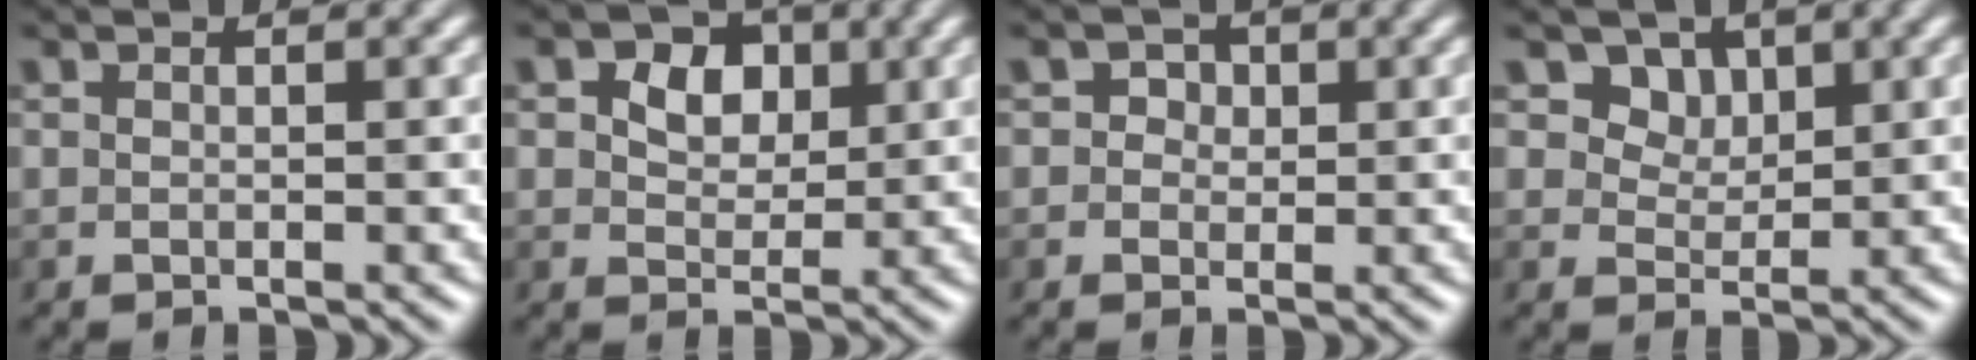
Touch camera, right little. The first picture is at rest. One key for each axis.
{"total": 4.3, "fx": 1.5, "fy": 3.1, "fz": 2.5, "tx": -0.042, "ty": 0.006, "tz": 0.009}
{"total": 1.9, "fx": 0.6, "fy": 1.7, "fz": 0.8, "tx": 0.002, "ty": 0.003, "tz": 0.001}
{"total": 4.8, "fx": 2.7, "fy": 3.4, "fz": 2.1, "tx": -0.051, "ty": -0.011, "tz": 0.051}